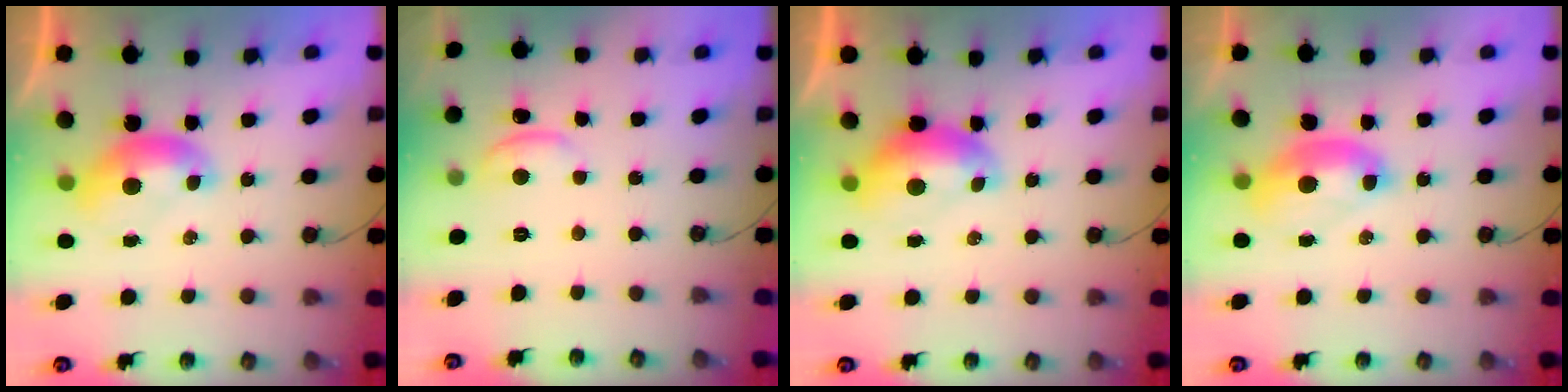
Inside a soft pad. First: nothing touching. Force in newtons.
{"total": 0.6, "press": 0.3, "slide": 0.5}
{"total": 0.7, "press": 0.6, "slide": 0.3}
{"total": 2.6, "press": 2.6, "slide": 0.6}